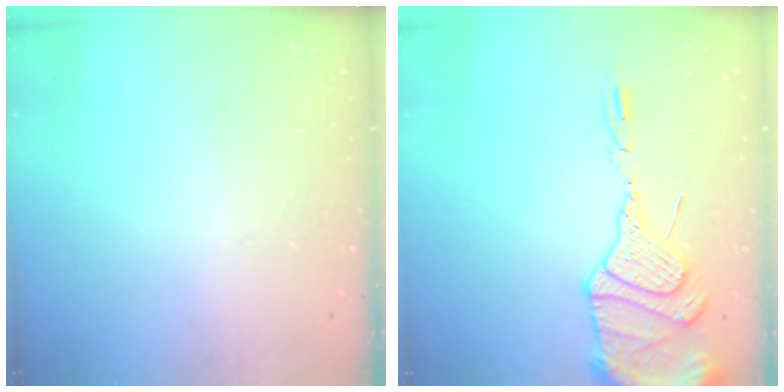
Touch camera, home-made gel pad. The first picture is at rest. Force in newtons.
{"total": 14.8, "press": 14.5, "slide": 2.9}